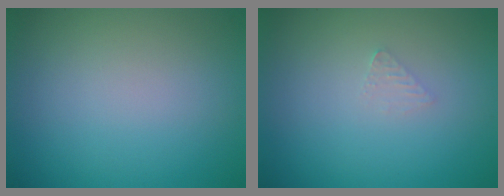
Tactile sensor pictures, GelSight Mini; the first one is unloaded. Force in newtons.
{"total": 0.8, "press": 0.8, "slide": 0.1}